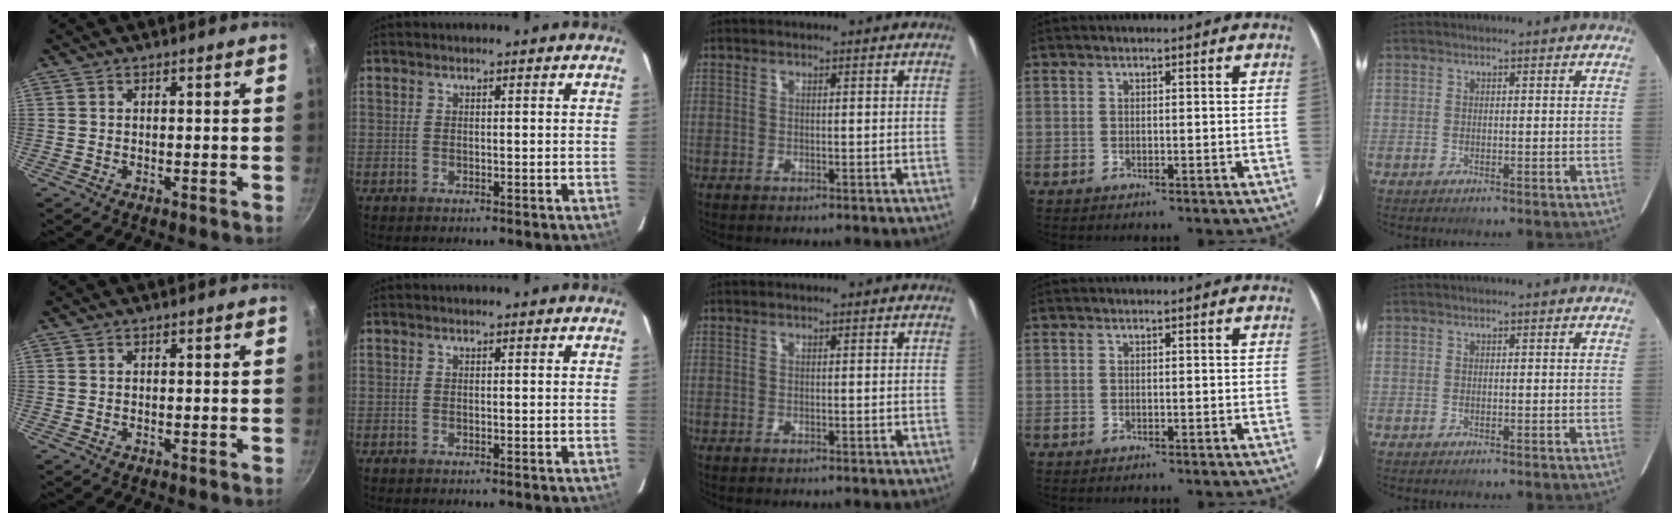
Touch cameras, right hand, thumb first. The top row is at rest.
{}